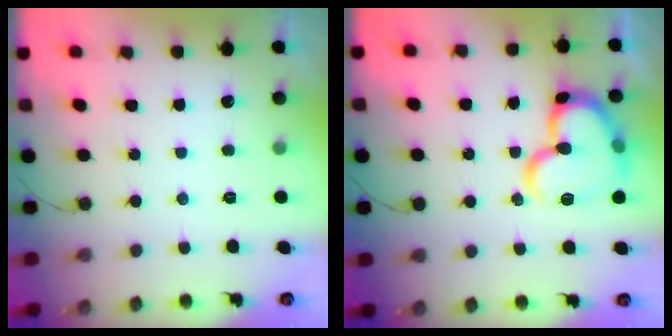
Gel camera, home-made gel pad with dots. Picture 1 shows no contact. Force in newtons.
{"total": 19.2, "press": 19.1, "slide": 2.3}